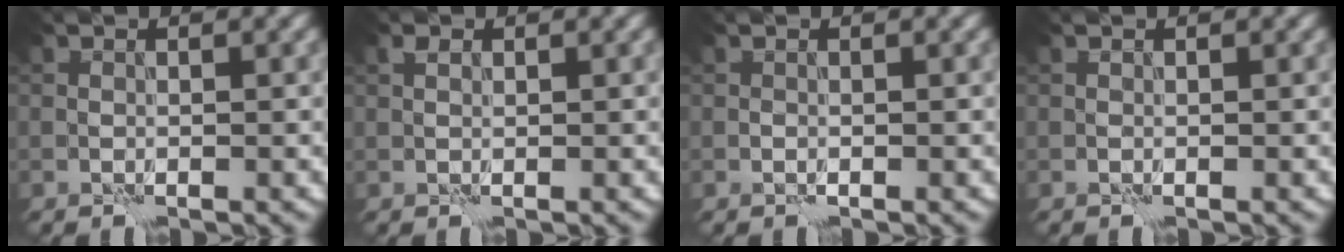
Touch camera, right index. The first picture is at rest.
{"total": 0.9, "force": [0.6, 0.5, 0.3], "torque": [-0.005, 0.003, 0.009]}
{"total": 0.0}
{"total": 0.0}